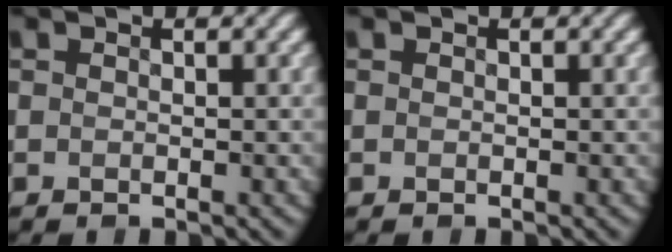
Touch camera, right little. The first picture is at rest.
{"total": 0.0}